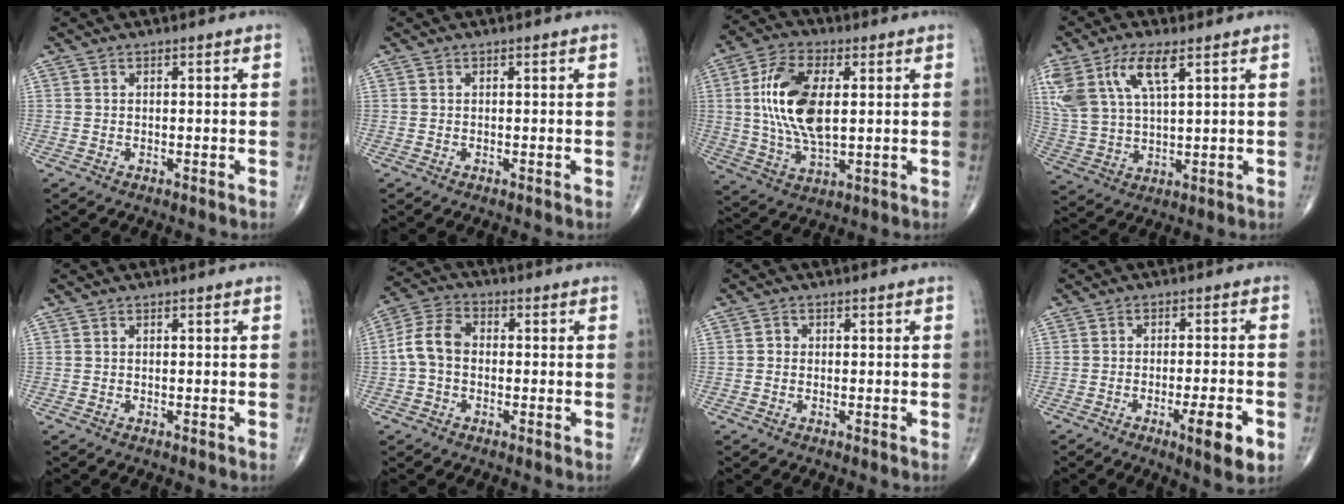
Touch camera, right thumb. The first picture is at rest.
{"total": 0.0}
{"total": 14.4, "force": [2.3, 7.5, 12.1], "torque": [-0.233, -0.003, 0.044]}
{"total": 13.7, "force": [6.5, 5.9, 10.5], "torque": [-0.231, -0.008, 0.130]}
{"total": 0.0}
{"total": 7.3, "force": [-0.5, 5.1, 5.1], "torque": [-0.097, 0.025, -0.022]}
{"total": 1.0, "force": [-0.1, 0.9, 0.4], "torque": [0.001, 0.003, -0.006]}
{"total": 7.7, "force": [-3.2, 1.4, 6.9], "torque": [-0.103, 0.004, -0.044]}